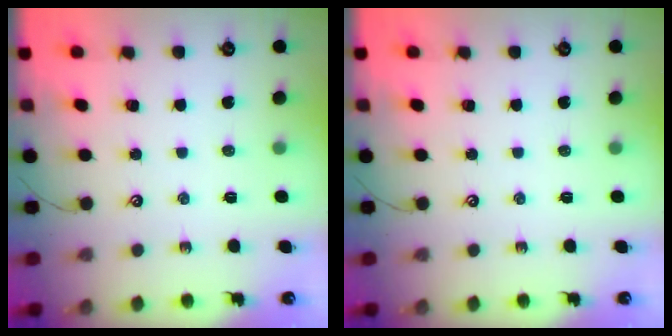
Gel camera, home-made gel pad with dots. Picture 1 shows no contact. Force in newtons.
{"total": 0.0}